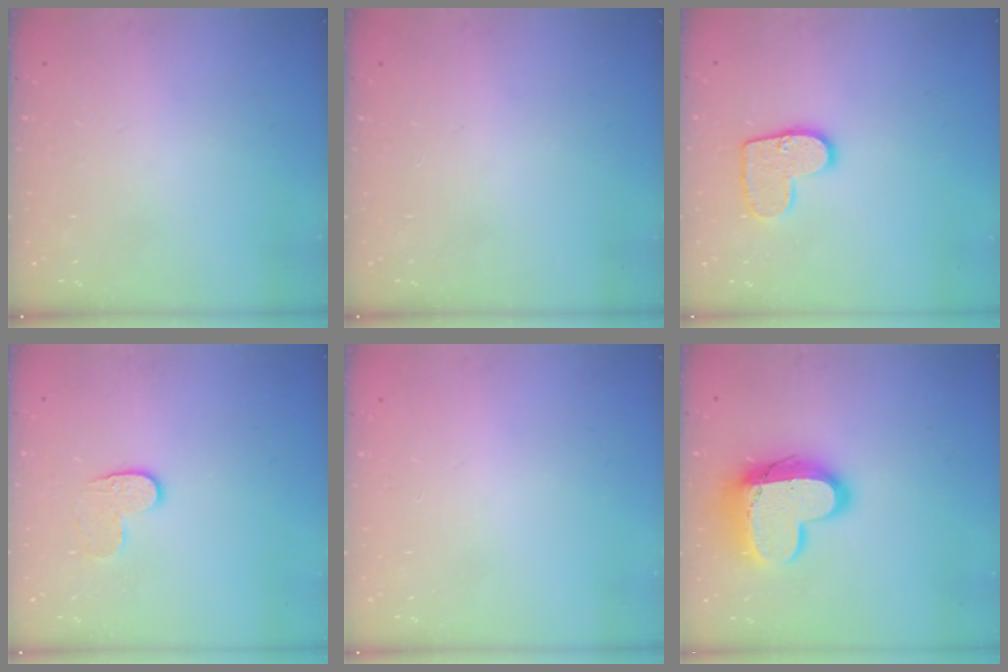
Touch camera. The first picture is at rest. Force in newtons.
{"total": 0.0}
{"total": 10.7, "press": 10.7, "slide": 0.6}
{"total": 6.7, "press": 6.7, "slide": 0.5}
{"total": 0.0}
{"total": 16.2, "press": 16.1, "slide": 1.1}